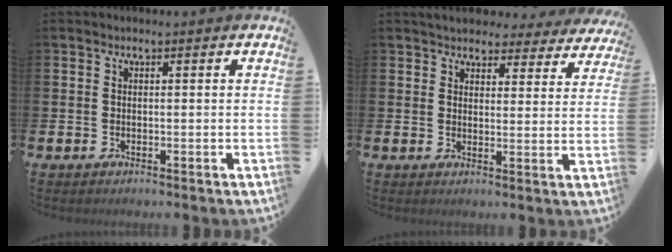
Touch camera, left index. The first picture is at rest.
{"total": 4.2, "force": [4.0, 1.3, 0.2], "torque": [-0.010, -0.029, 0.068]}